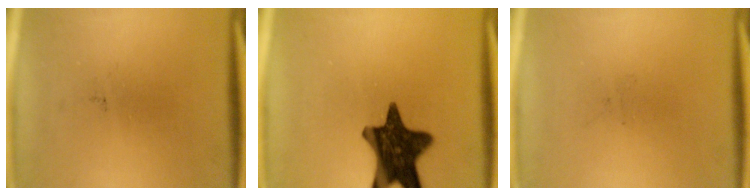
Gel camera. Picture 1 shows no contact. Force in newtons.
{"total": 14.7}
{"total": 0.0}